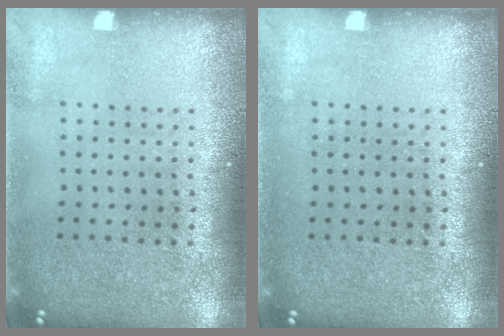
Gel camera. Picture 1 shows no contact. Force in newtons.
{"total": 0.0}